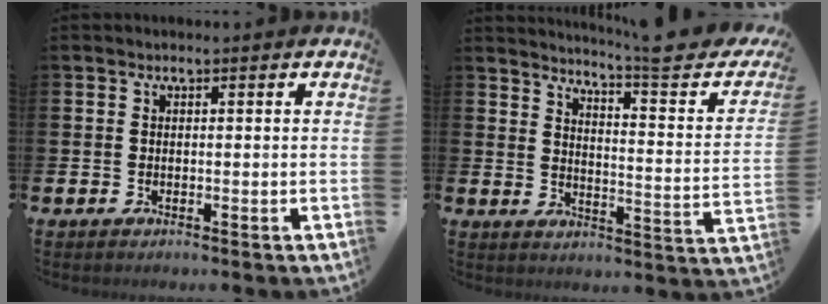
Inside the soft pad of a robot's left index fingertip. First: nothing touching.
{"total": 6.2, "force": [5.2, 0.0, 3.4], "torque": [-0.054, -0.052, 0.073]}